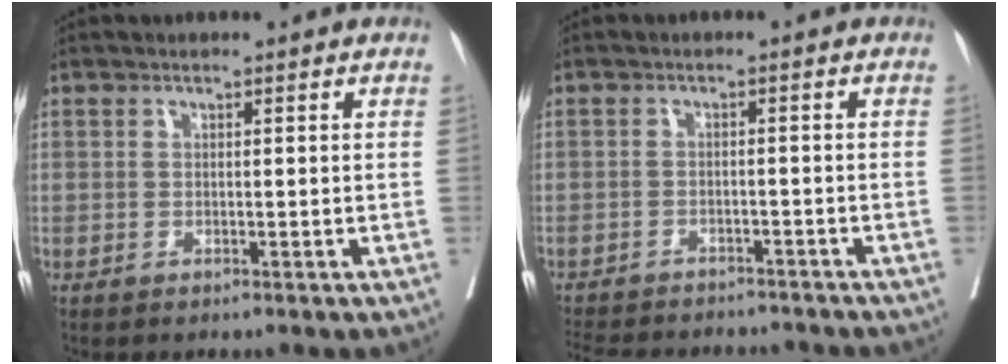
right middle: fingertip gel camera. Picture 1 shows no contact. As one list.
[{"total": 14.0, "force": [-12.6, 4.0, 4.7], "torque": [-0.110, -0.003, -0.164]}]